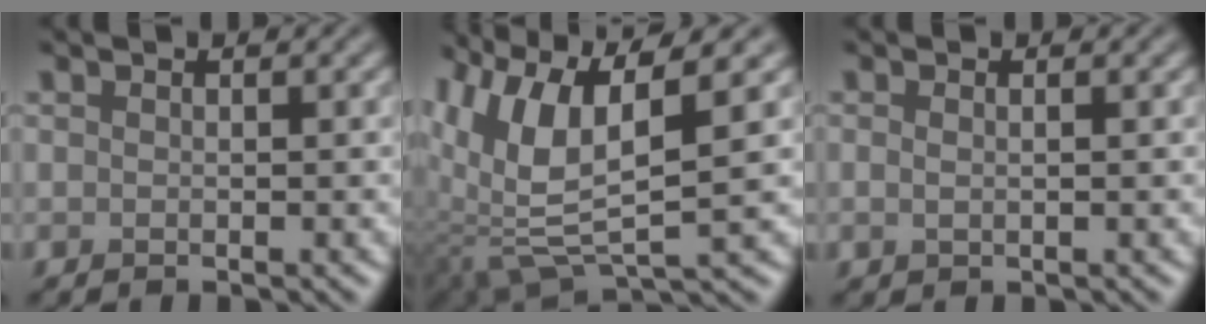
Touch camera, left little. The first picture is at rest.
{"total": 9.0, "force": [2.6, 3.2, 8.1], "torque": [-0.175, 0.000, 0.052]}
{"total": 0.8, "force": [0.1, 0.4, 0.7], "torque": [-0.016, -0.003, 0.004]}